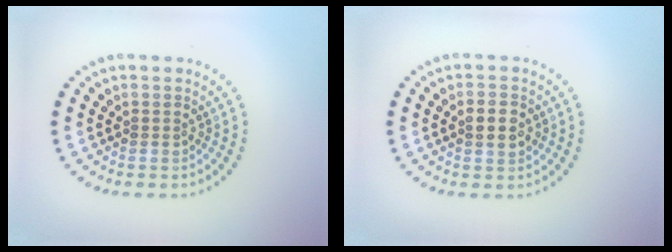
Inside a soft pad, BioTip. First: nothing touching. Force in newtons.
{"total": 2.8, "press": 2.8, "slide": 0.0}